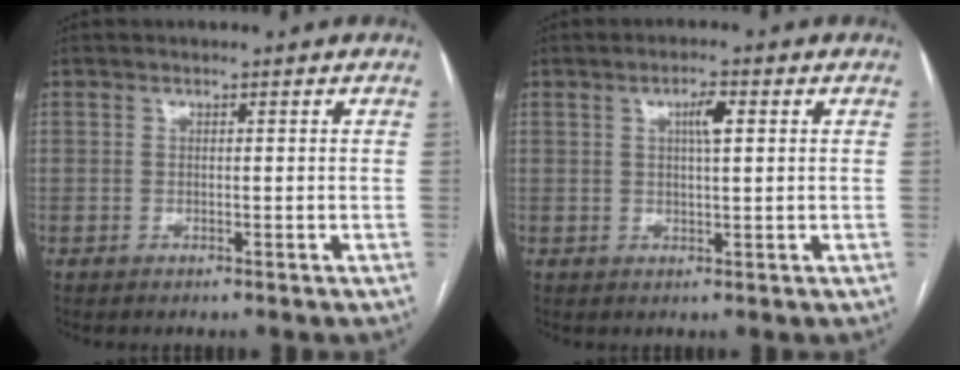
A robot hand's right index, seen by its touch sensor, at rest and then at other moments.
{"total": 3.1, "force": [1.0, 0.6, 2.9], "torque": [-0.052, 0.007, 0.015]}